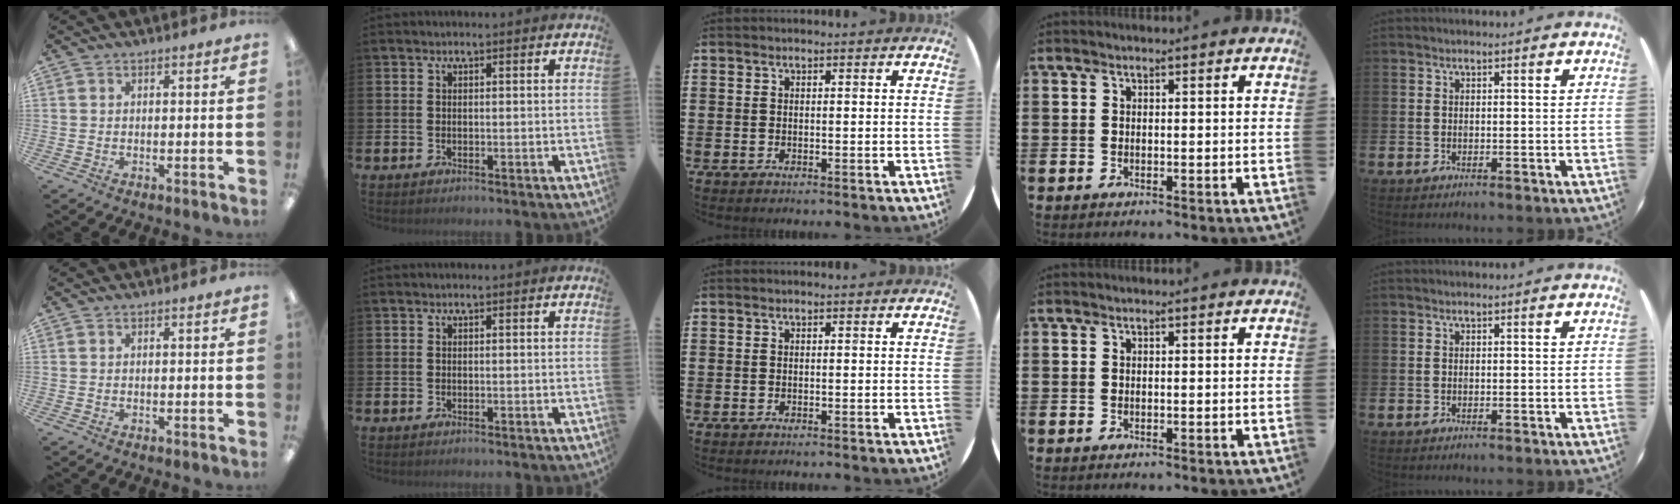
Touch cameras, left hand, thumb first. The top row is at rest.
{}